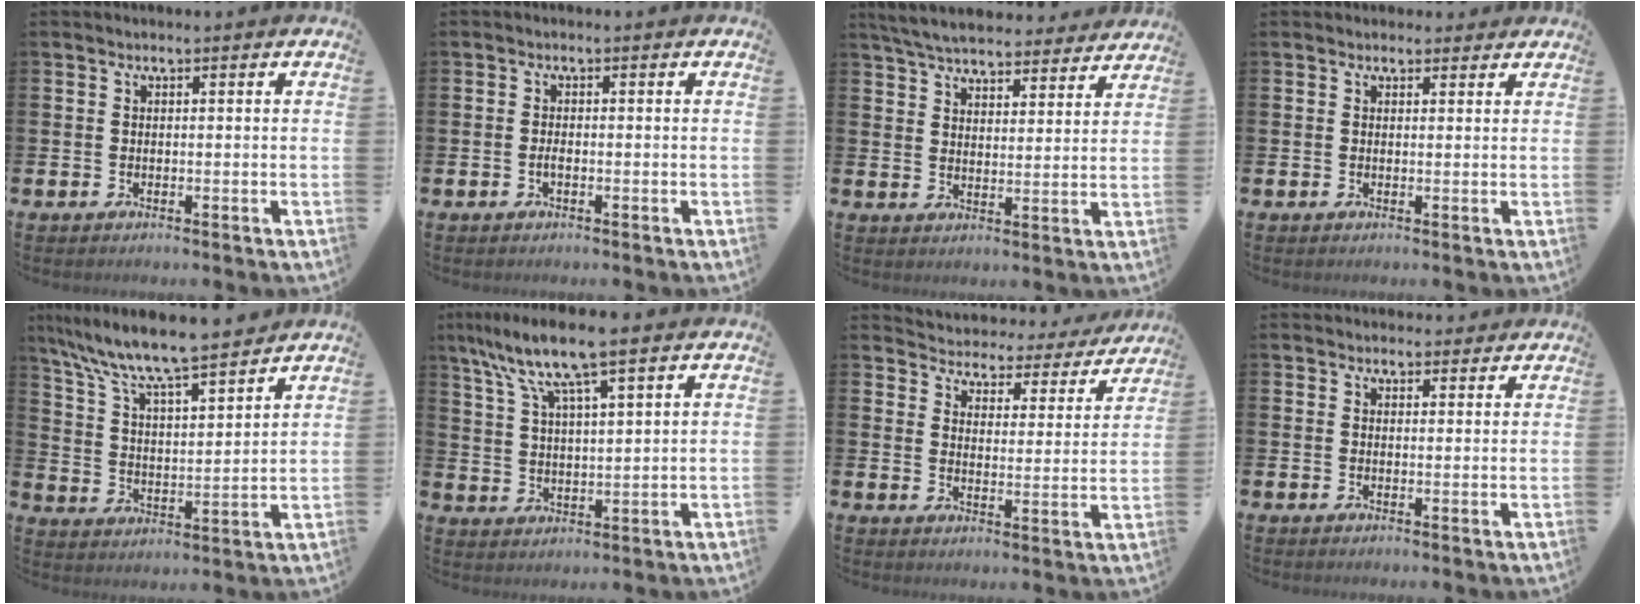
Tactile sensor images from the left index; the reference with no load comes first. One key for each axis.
{"total": 0.9, "fx": -0.4, "fy": 0.3, "fz": 0.8, "tx": -0.018, "ty": -0.002, "tz": -0.007}
{"total": 6.3, "fx": 6.1, "fy": 1.2, "fz": 1.1, "tx": -0.042, "ty": -0.038, "tz": 0.109}
{"total": 1.4, "fx": 1.2, "fy": 0.7, "fz": 0.1, "tx": 0.007, "ty": 0.002, "tz": 0.021}
{"total": 9.4, "fx": 8.7, "fy": 0.6, "fz": 3.5, "tx": -0.105, "ty": -0.060, "tz": 0.148}
{"total": 8.8, "fx": 7.1, "fy": 0.8, "fz": 5.2, "tx": -0.125, "ty": -0.022, "tz": 0.126}
{"total": 4.1, "fx": 3.9, "fy": 1.2, "fz": 0.1, "tx": -0.020, "ty": -0.041, "tz": 0.059}
{"total": 2.3, "fx": 2.2, "fy": 0.6, "fz": -0.1, "tx": 0.008, "ty": -0.010, "tz": 0.038}